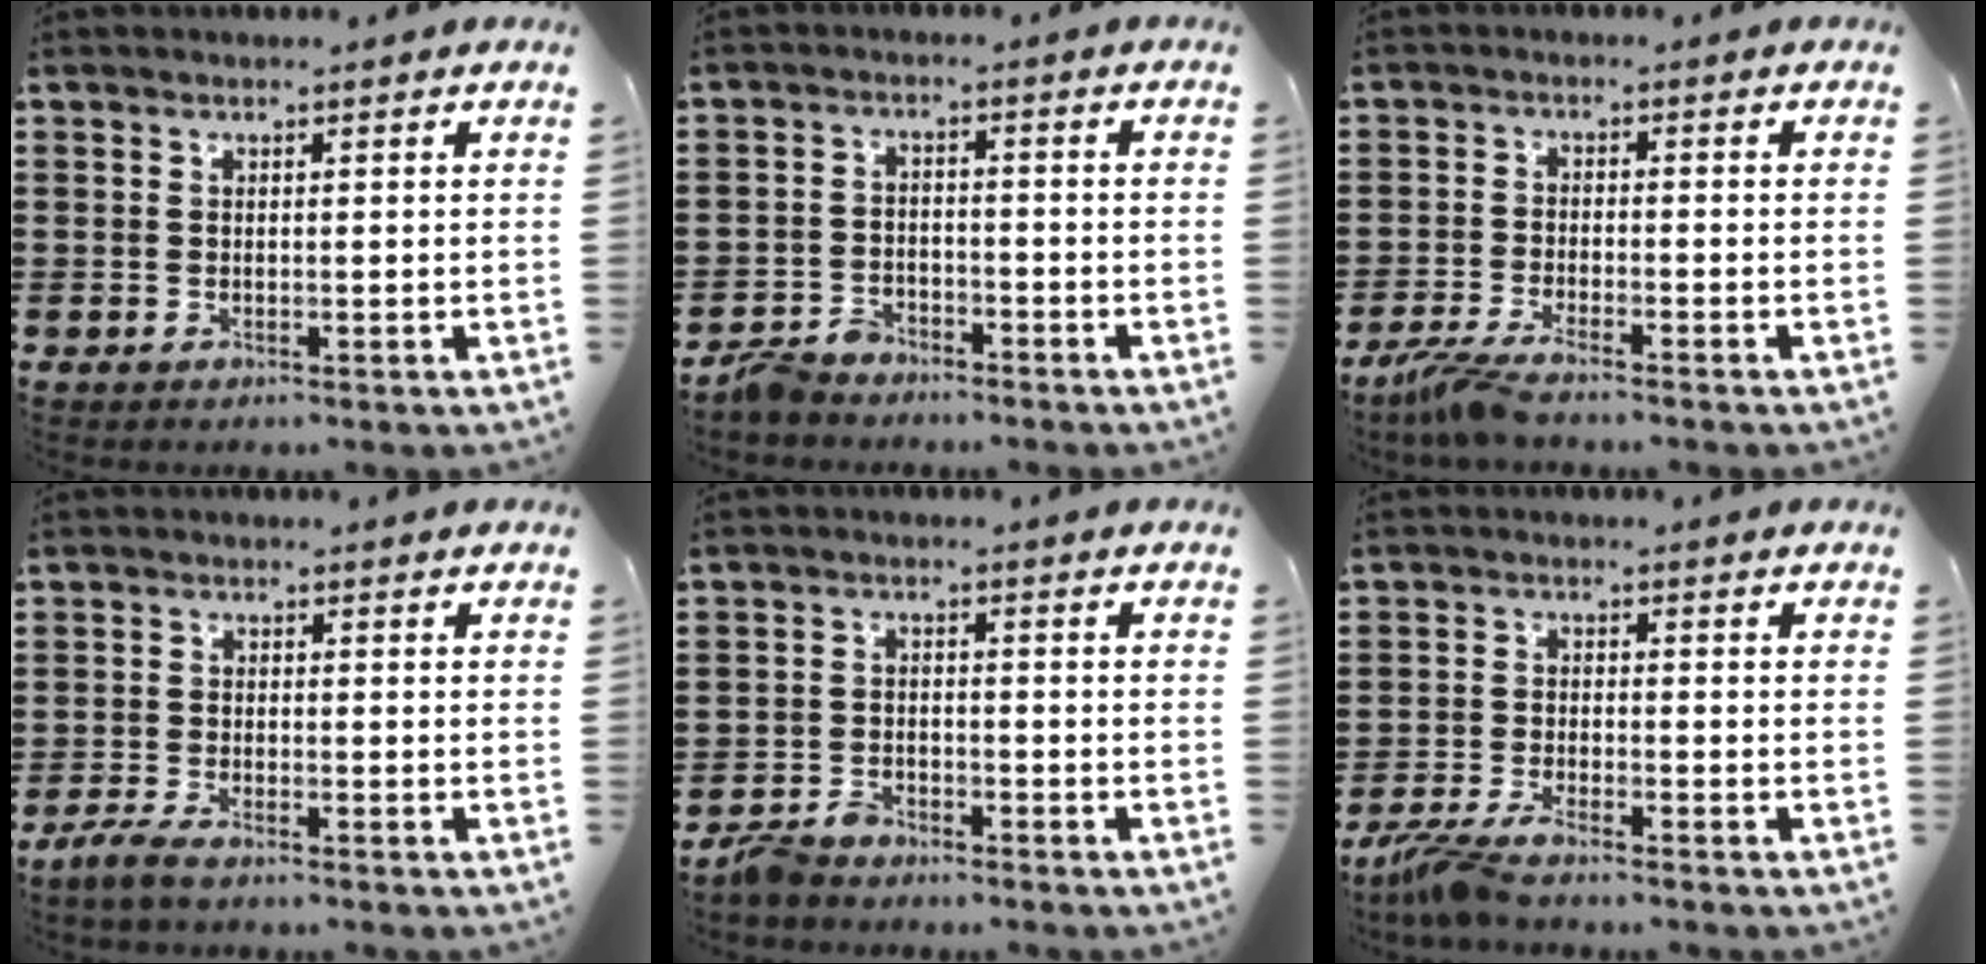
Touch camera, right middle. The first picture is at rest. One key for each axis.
{"total": 3.7, "fx": -3.6, "fy": 1.0, "fz": 0.4, "tx": -0.027, "ty": 0.000, "tz": -0.077}
{"total": 3.9, "fx": -3.3, "fy": -0.1, "fz": 2.0, "tx": -0.063, "ty": -0.018, "tz": -0.069}
{"total": 2.8, "fx": -2.4, "fy": 0.6, "fz": 1.4, "tx": -0.039, "ty": 0.002, "tz": -0.051}
{"total": 3.3, "fx": -3.1, "fy": 0.9, "fz": 0.7, "tx": -0.031, "ty": 0.000, "tz": -0.068}
{"total": 4.1, "fx": -3.6, "fy": 0.0, "fz": 1.9, "tx": -0.062, "ty": -0.017, "tz": -0.076}